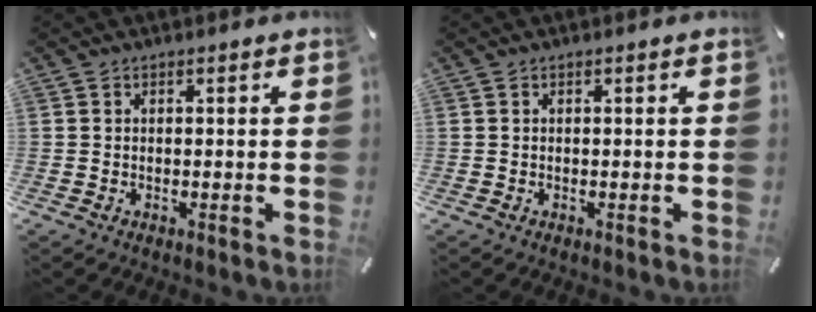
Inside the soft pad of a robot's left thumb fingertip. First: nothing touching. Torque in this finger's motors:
{"motor_torque": [0.00, 0.00, -0.03, -0.02, 0.00]}